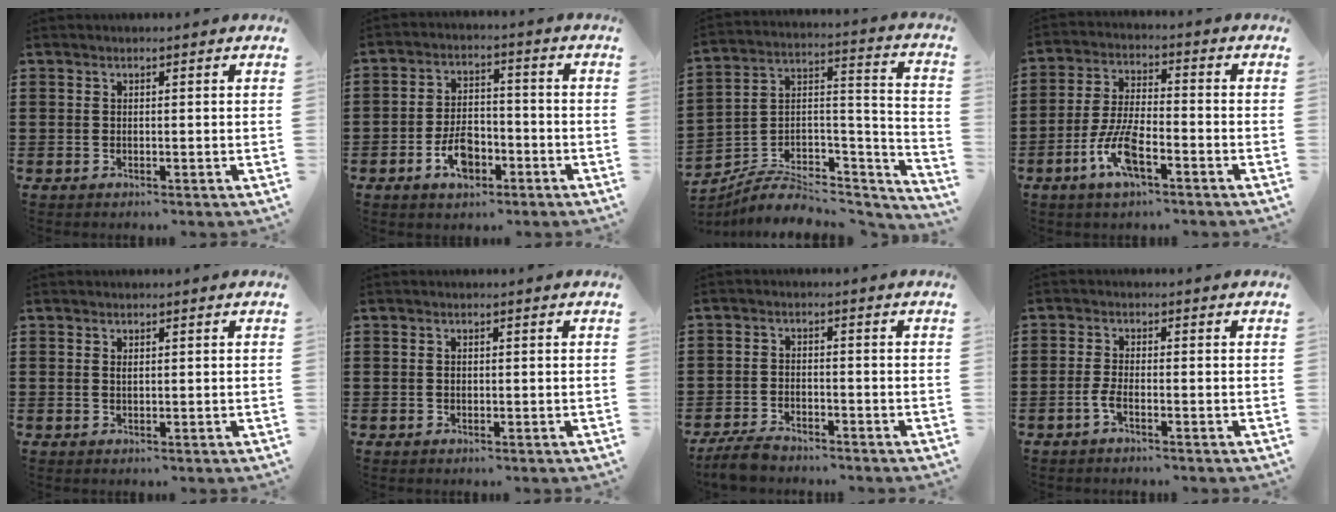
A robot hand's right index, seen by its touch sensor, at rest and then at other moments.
{"total": 6.2, "force": [-2.8, 3.5, 4.3], "torque": [-0.075, 0.004, -0.053]}
{"total": 6.6, "force": [-4.9, 3.4, 2.8], "torque": [-0.053, 0.006, -0.095]}
{"total": 8.2, "force": [-4.0, 2.6, 6.6], "torque": [-0.153, -0.008, -0.076]}
{"total": 0.7, "force": [0.3, 0.3, 0.6], "torque": [-0.012, 0.001, 0.006]}
{"total": 0.6, "force": [0.0, 0.4, 0.5], "torque": [-0.011, 0.001, 0.001]}
{"total": 3.3, "force": [-3.1, 0.8, 0.9], "torque": [-0.031, 0.004, -0.067]}
{"total": 2.3, "force": [-1.1, 0.3, 1.9], "torque": [-0.049, -0.006, -0.025]}